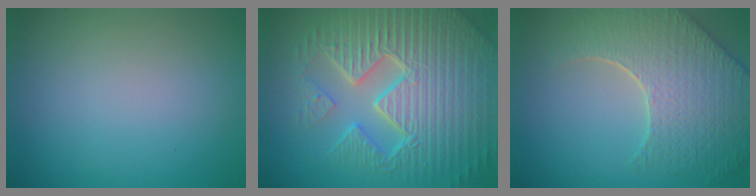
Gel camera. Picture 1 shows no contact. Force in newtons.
{"total": 10.9, "press": 7.1, "slide": 8.3}
{"total": 8.6, "press": 6.3, "slide": 5.9}